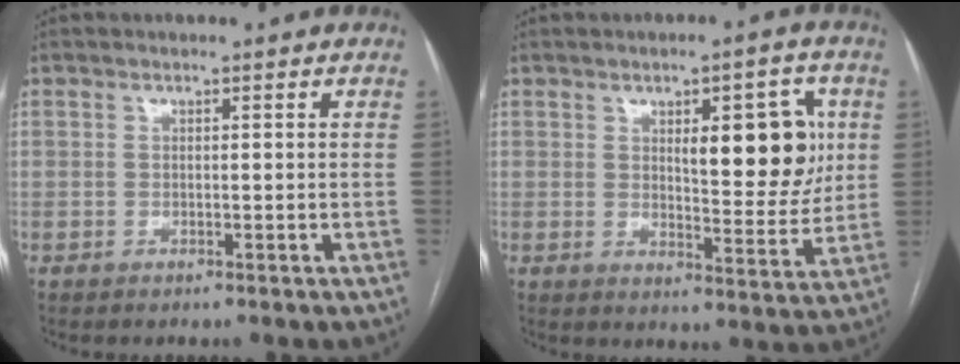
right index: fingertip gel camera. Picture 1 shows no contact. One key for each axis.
{"total": 11.0, "fx": 2.9, "fy": 3.5, "fz": 10.1, "tx": -0.134, "ty": 0.007, "tz": 0.047}